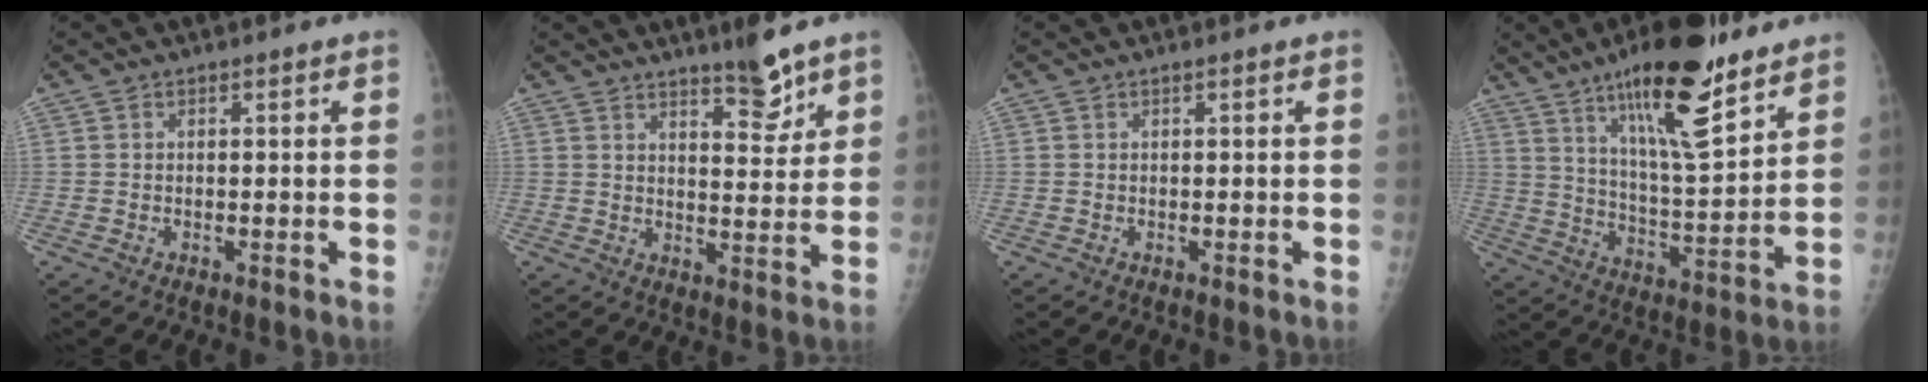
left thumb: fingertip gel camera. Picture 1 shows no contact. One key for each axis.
{"total": 6.4, "fx": 5.1, "fy": 1.4, "fz": 3.6, "tx": -0.038, "ty": -0.043, "tz": 0.078}
{"total": 0.0}
{"total": 19.5, "fx": 12.9, "fy": 4.8, "fz": 13.9, "tx": -0.199, "ty": -0.072, "tz": 0.215}